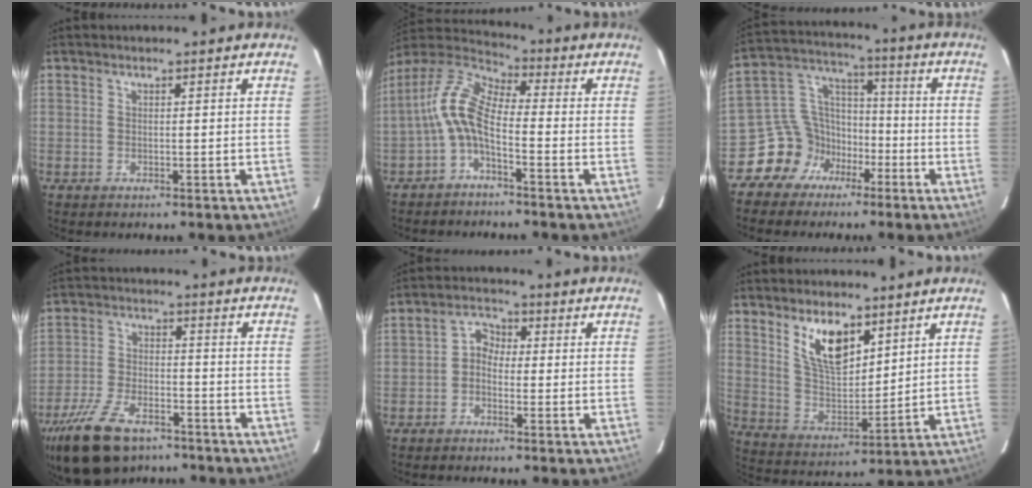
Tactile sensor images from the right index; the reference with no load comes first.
{"total": 9.1, "force": [-2.6, 3.7, 7.9], "torque": [-0.172, 0.018, -0.058]}
{"total": 10.7, "force": [-6.3, 8.4, 2.3], "torque": [-0.048, 0.052, -0.109]}
{"total": 16.4, "force": [-11.4, 8.1, 8.7], "torque": [-0.202, -0.020, -0.200]}
{"total": 3.4, "force": [-1.2, 2.7, 1.7], "torque": [-0.030, 0.015, -0.028]}
{"total": 10.8, "force": [6.2, 4.9, 7.3], "torque": [-0.132, 0.003, 0.130]}